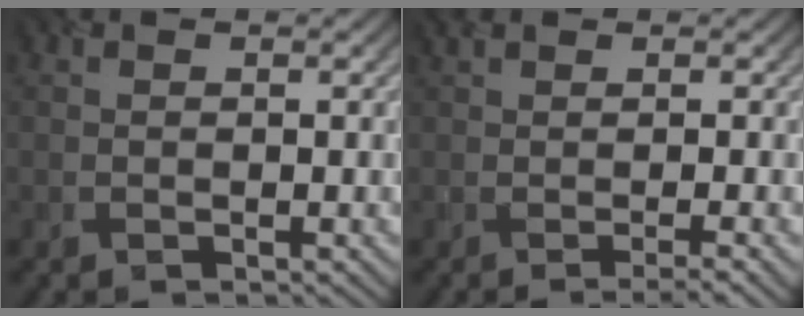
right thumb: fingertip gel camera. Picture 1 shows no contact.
{"total": 2.4, "force": [-0.4, 0.6, 2.3], "torque": [-0.034, 0.005, -0.011]}